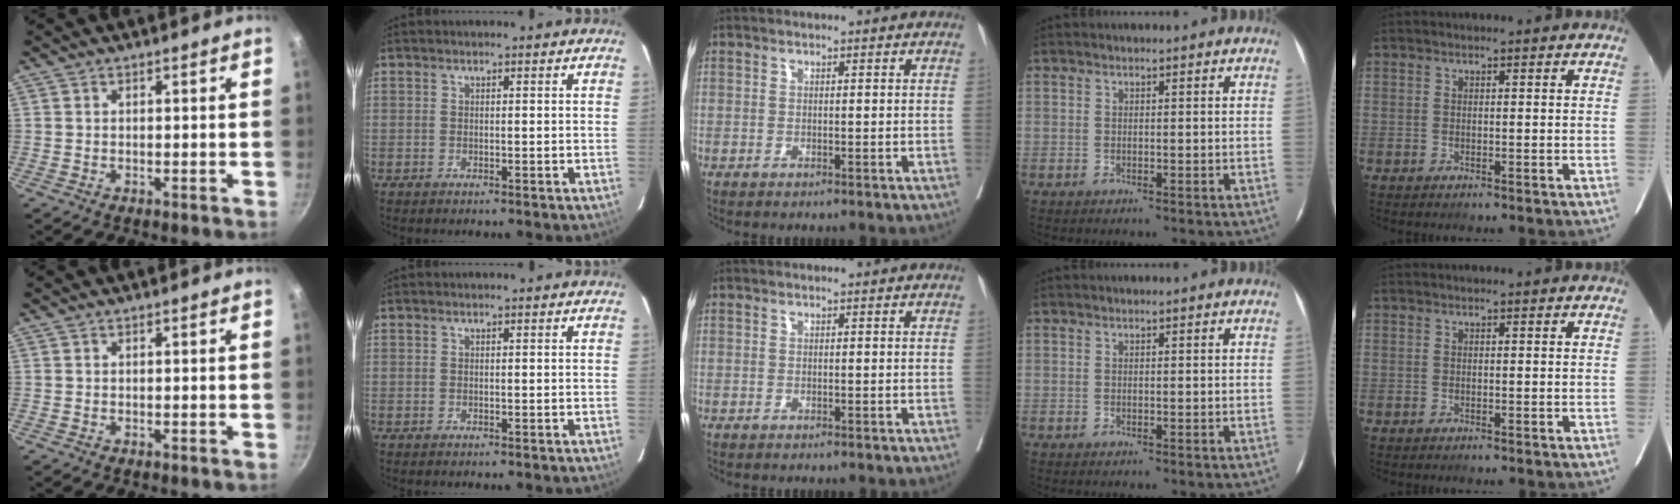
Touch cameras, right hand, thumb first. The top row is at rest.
{}